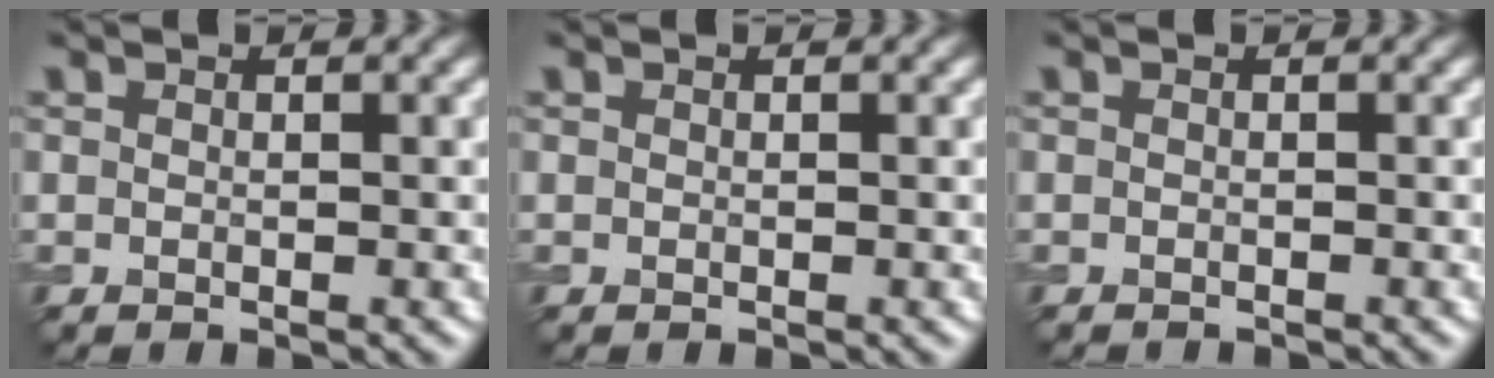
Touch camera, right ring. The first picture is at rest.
{"total": 0.0}
{"total": 0.8, "force": [-0.8, 0.0, 0.1], "torque": [0.001, -0.007, -0.014]}